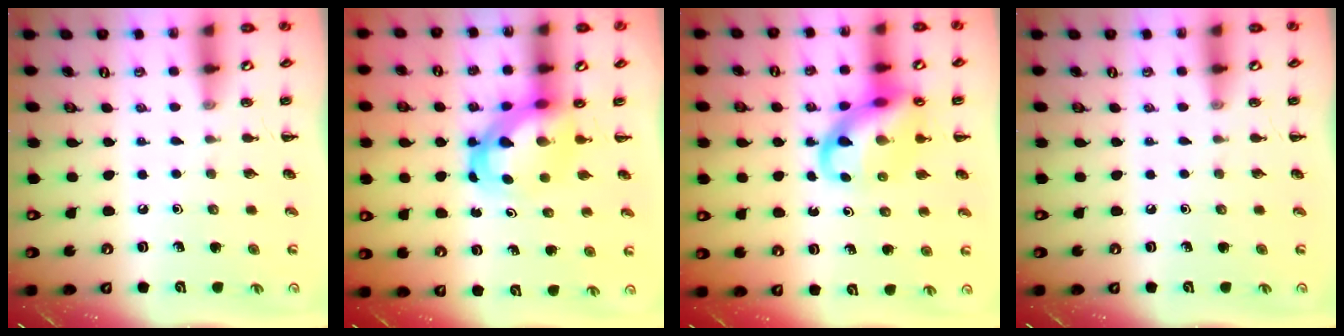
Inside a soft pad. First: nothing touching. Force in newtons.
{"total": 5.1, "press": 5.0, "slide": 1.2}
{"total": 14.6, "press": 14.4, "slide": 2.8}
{"total": 0.0}